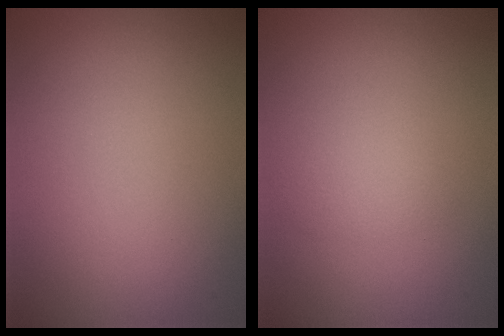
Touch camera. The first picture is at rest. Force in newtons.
{"total": 1.2, "press": 1.2, "slide": 0.1}